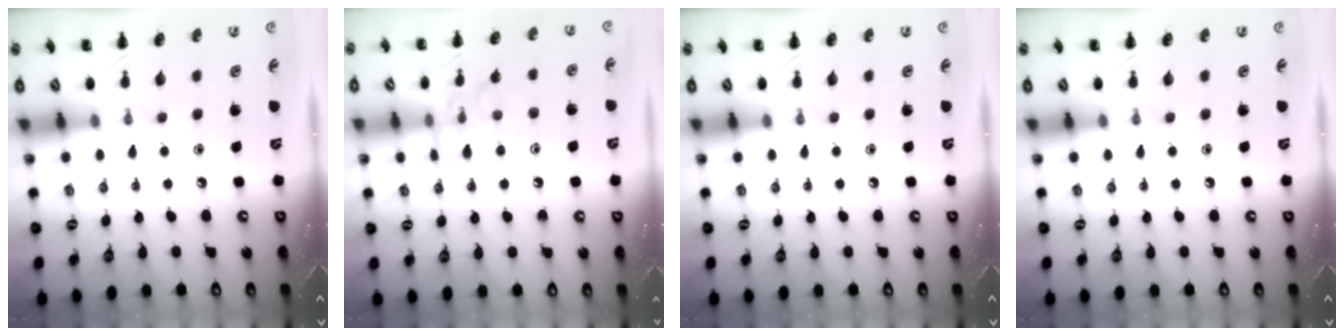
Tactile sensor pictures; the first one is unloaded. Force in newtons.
{"total": 10.1, "press": 10.1, "slide": 0.4}
{"total": 0.0}
{"total": 0.0}